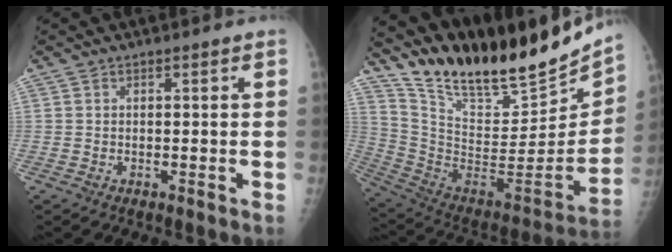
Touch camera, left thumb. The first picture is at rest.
{"total": 28.4, "force": [24.5, 8.1, 11.8], "torque": [-0.173, -0.120, 0.391]}